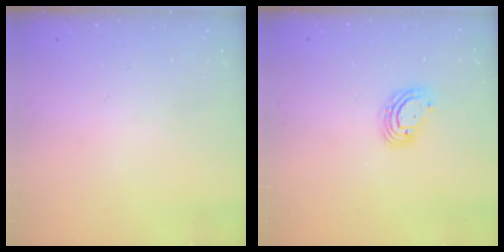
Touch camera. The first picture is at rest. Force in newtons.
{"total": 5.7, "press": 5.6, "slide": 0.8}